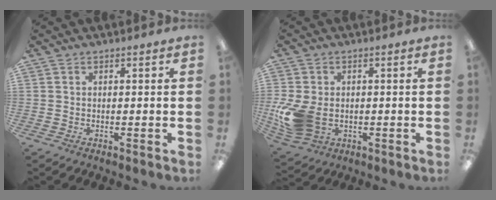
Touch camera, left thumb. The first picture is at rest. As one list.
[{"total": 11.4, "force": [-1.9, 8.2, 7.7], "torque": [-0.173, -0.004, -0.030]}]